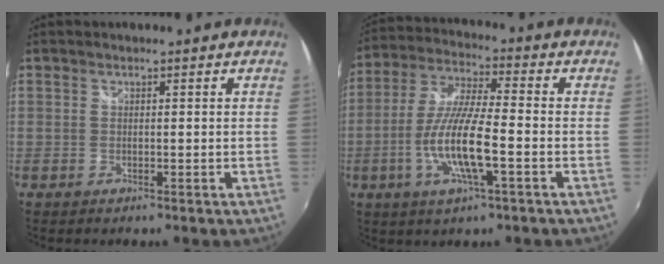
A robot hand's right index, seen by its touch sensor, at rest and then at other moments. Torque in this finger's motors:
{"motor_torque": [1.17, -0.97, 0.73, 0.21]}